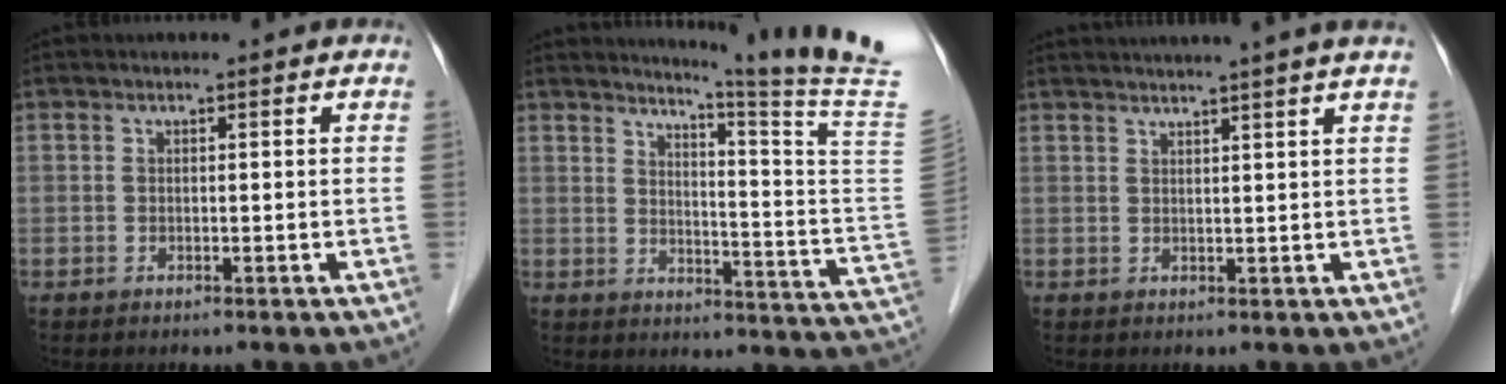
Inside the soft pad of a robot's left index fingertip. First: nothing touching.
{"total": 17.6, "force": [14.9, -5.1, 7.8], "torque": [-0.123, -0.126, 0.179]}
{"total": 9.0, "force": [7.9, -1.9, 3.8], "torque": [-0.046, 0.011, 0.090]}